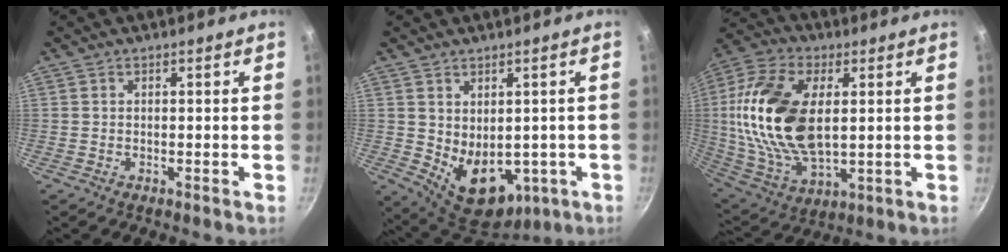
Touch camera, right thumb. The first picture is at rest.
{"total": 12.1, "force": [-1.2, 8.4, 8.6], "torque": [-0.102, -0.022, 0.013]}
{"total": 22.6, "force": [2.9, 12.7, 18.5], "torque": [-0.355, -0.003, 0.055]}